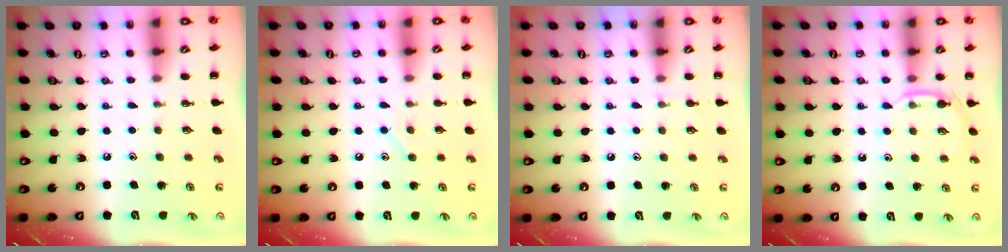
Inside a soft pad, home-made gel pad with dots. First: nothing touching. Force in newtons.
{"total": 6.3, "press": 6.2, "slide": 1.1}
{"total": 4.5, "press": 4.3, "slide": 1.3}
{"total": 5.3, "press": 5.1, "slide": 1.5}